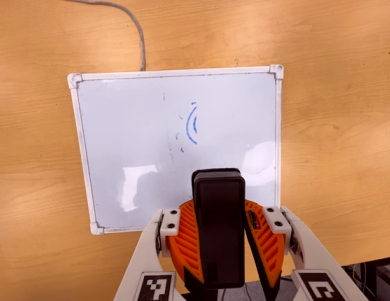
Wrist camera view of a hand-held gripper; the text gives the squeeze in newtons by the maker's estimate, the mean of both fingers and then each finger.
{"total": 8.0, "left": 8.4, "right": 7.5}